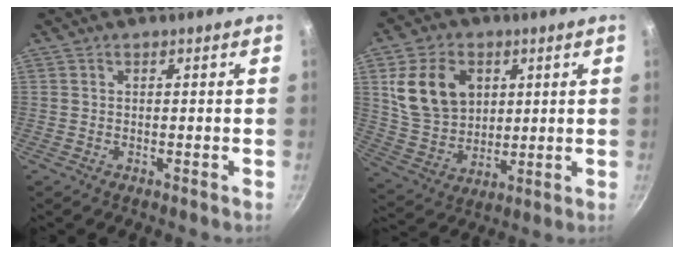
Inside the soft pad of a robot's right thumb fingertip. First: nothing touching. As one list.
[{"total": 14.7, "force": [4.2, 11.0, 8.9], "torque": [-0.140, -0.014, 0.087]}]